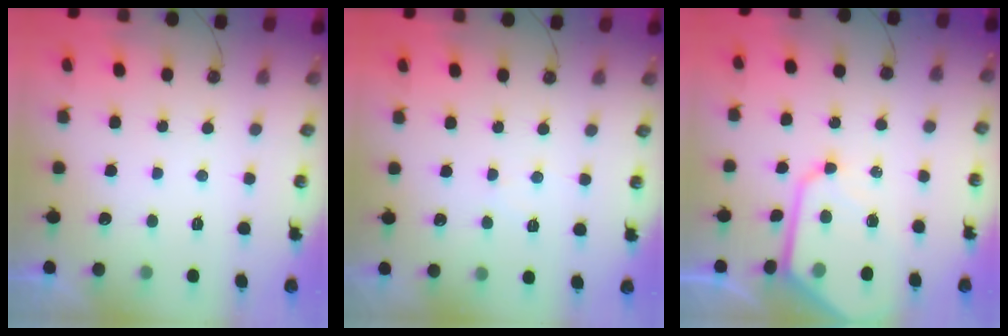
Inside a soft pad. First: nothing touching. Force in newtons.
{"total": 3.9, "press": 3.9, "slide": 0.7}
{"total": 11.7, "press": 11.7, "slide": 1.0}